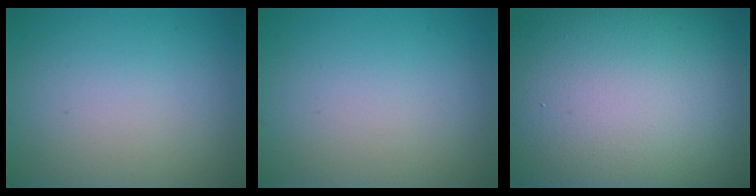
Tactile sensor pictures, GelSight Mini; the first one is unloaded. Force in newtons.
{"total": 0.0}
{"total": 20.8, "press": 20.8, "slide": 1.5}